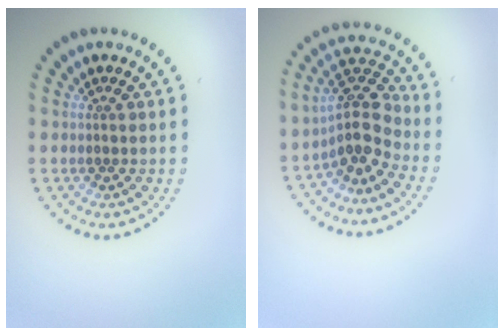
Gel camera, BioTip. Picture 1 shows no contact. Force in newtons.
{"total": 3.8, "press": 3.2, "slide": 2.1}